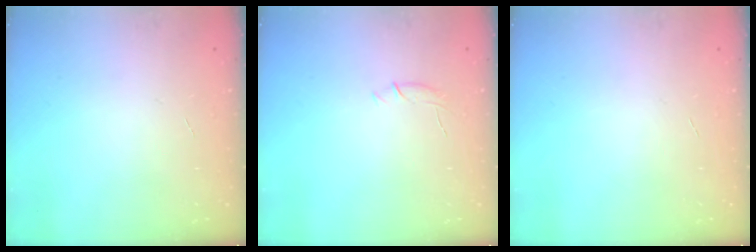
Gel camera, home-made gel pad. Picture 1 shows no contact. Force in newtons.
{"total": 5.3, "press": 5.2, "slide": 1.2}
{"total": 0.0}